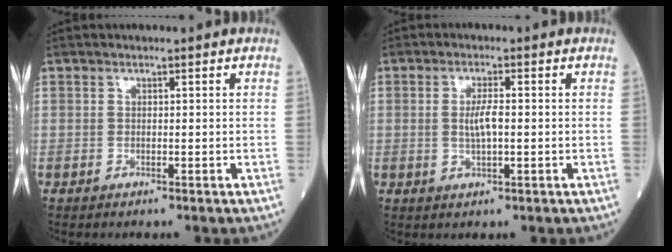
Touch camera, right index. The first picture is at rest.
{"total": 3.4, "force": [0.0, 0.6, 3.4], "torque": [-0.067, -0.001, 0.000]}